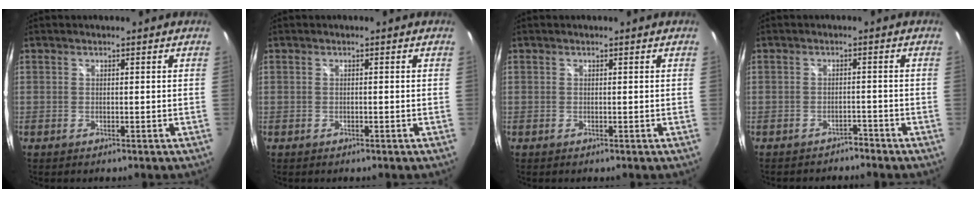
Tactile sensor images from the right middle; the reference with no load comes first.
{"total": 0.5, "force": [-0.3, 0.2, 0.4], "torque": [-0.007, 0.003, -0.006]}
{"total": 0.0}
{"total": 3.1, "force": [-2.8, 1.1, 0.6], "torque": [-0.011, 0.000, -0.038]}